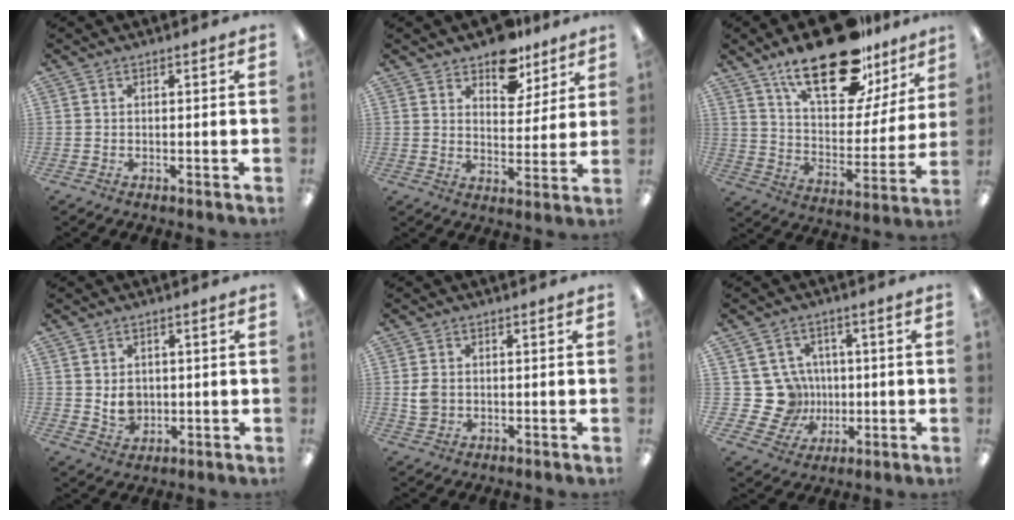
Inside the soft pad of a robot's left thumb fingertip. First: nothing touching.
{"total": 10.2, "force": [8.1, 5.4, 2.9], "torque": [-0.033, -0.054, 0.148]}
{"total": 24.5, "force": [16.8, 10.2, 14.6], "torque": [-0.225, -0.102, 0.287]}
{"total": 4.6, "force": [1.0, 4.1, 1.9], "torque": [-0.018, -0.003, 0.017]}
{"total": 3.5, "force": [0.2, 2.9, 1.8], "torque": [-0.026, 0.003, 0.003]}
{"total": 11.6, "force": [0.4, 11.1, 3.5], "torque": [-0.087, -0.007, 0.019]}